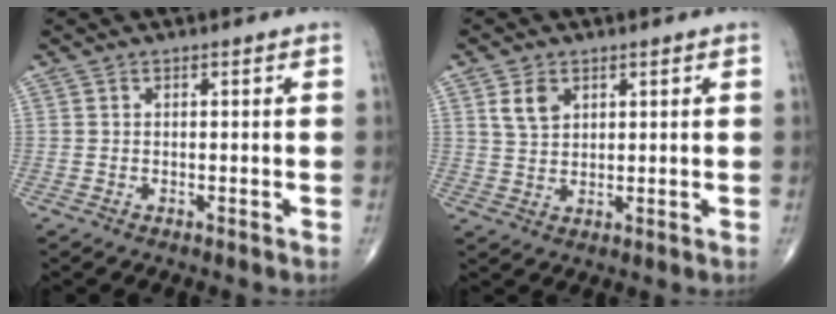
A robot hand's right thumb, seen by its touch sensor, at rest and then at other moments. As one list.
[{"total": 4.3, "force": [2.0, 2.9, 2.5], "torque": [-0.037, -0.010, 0.043]}]